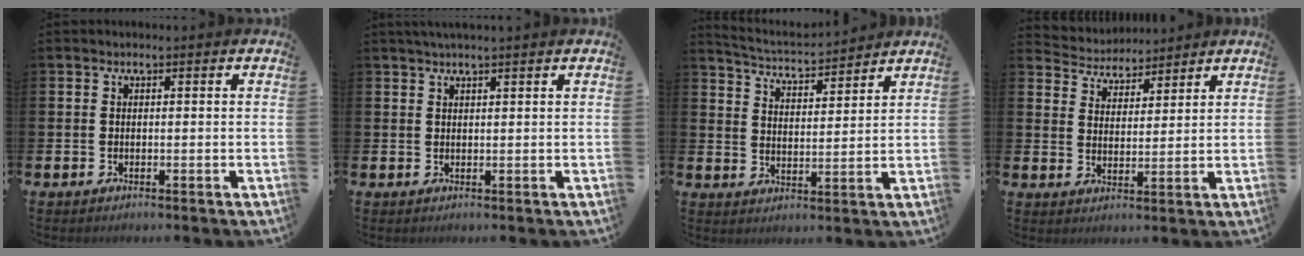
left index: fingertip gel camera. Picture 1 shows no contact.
{"total": 1.5, "force": [1.3, -0.2, 0.6], "torque": [-0.019, 0.003, 0.026]}
{"total": 4.4, "force": [4.4, 0.4, 0.2], "torque": [-0.025, -0.036, 0.073]}
{"total": 4.2, "force": [3.9, 1.3, -0.6], "torque": [-0.017, -0.023, 0.071]}